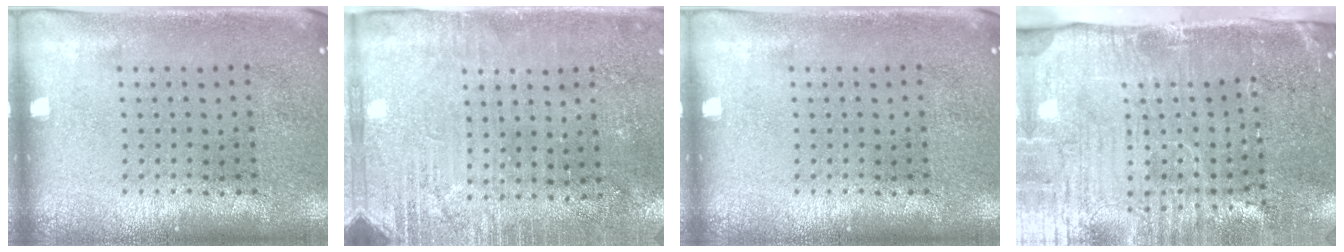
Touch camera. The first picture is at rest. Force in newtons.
{"total": 2.8, "press": 2.7, "slide": 0.7}
{"total": 0.0}
{"total": 5.1, "press": 4.3, "slide": 2.8}